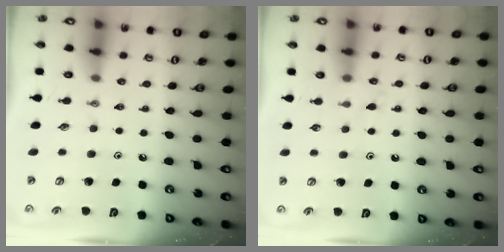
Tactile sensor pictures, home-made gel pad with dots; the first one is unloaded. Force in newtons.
{"total": 6.1, "press": 6.1, "slide": 0.7}